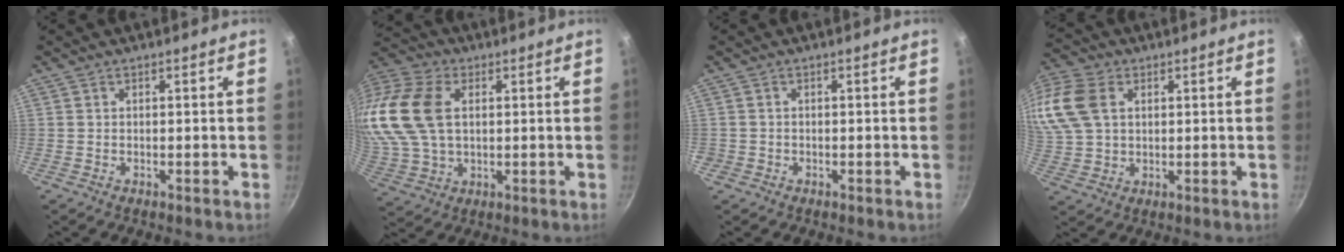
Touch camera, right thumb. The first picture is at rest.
{"total": 17.1, "force": [3.1, 11.6, 12.1], "torque": [-0.253, 0.014, 0.060]}
{"total": 0.9, "force": [-0.4, 0.8, 0.1], "torque": [-0.002, 0.002, -0.005]}
{"total": 16.7, "force": [4.8, 12.1, 10.5], "torque": [-0.245, 0.015, 0.091]}